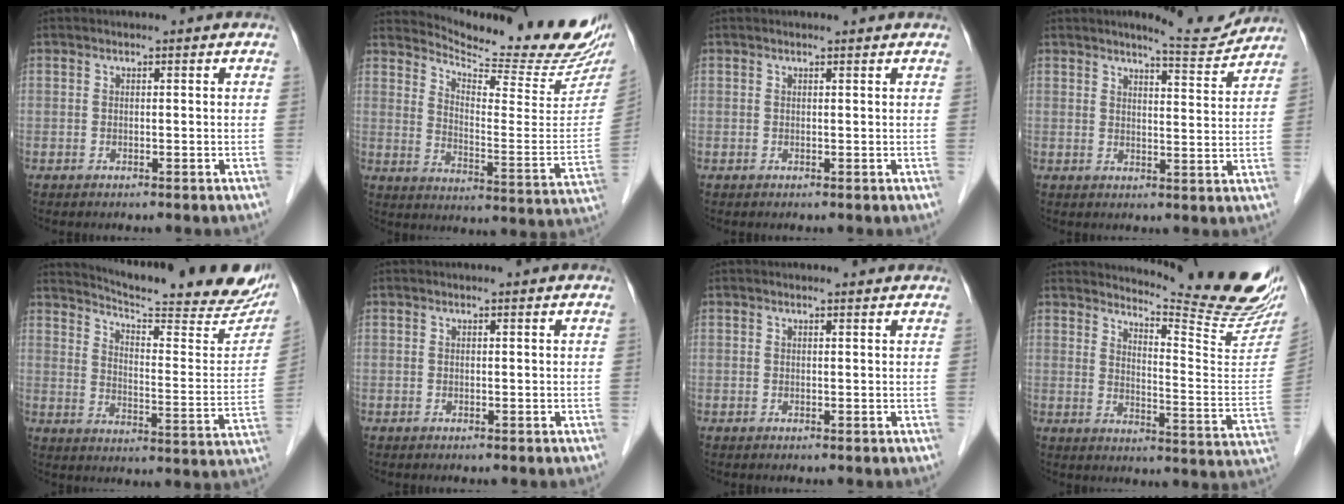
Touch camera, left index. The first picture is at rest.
{"total": 20.4, "force": [19.5, 1.3, 5.8], "torque": [-0.099, -0.100, 0.249]}
{"total": 1.0, "force": [1.0, 0.0, 0.3], "torque": [-0.012, 0.004, 0.013]}
{"total": 6.7, "force": [6.4, 0.3, 1.7], "torque": [-0.028, -0.013, 0.080]}
{"total": 25.9, "force": [23.3, 2.4, 11.0], "torque": [-0.161, -0.082, 0.289]}
{"total": 0.0}
{"total": 1.4, "force": [1.3, 0.1, 0.2], "torque": [-0.013, 0.004, 0.016]}
{"total": 18.8, "force": [17.8, 0.0, 6.1], "torque": [-0.095, -0.130, 0.212]}